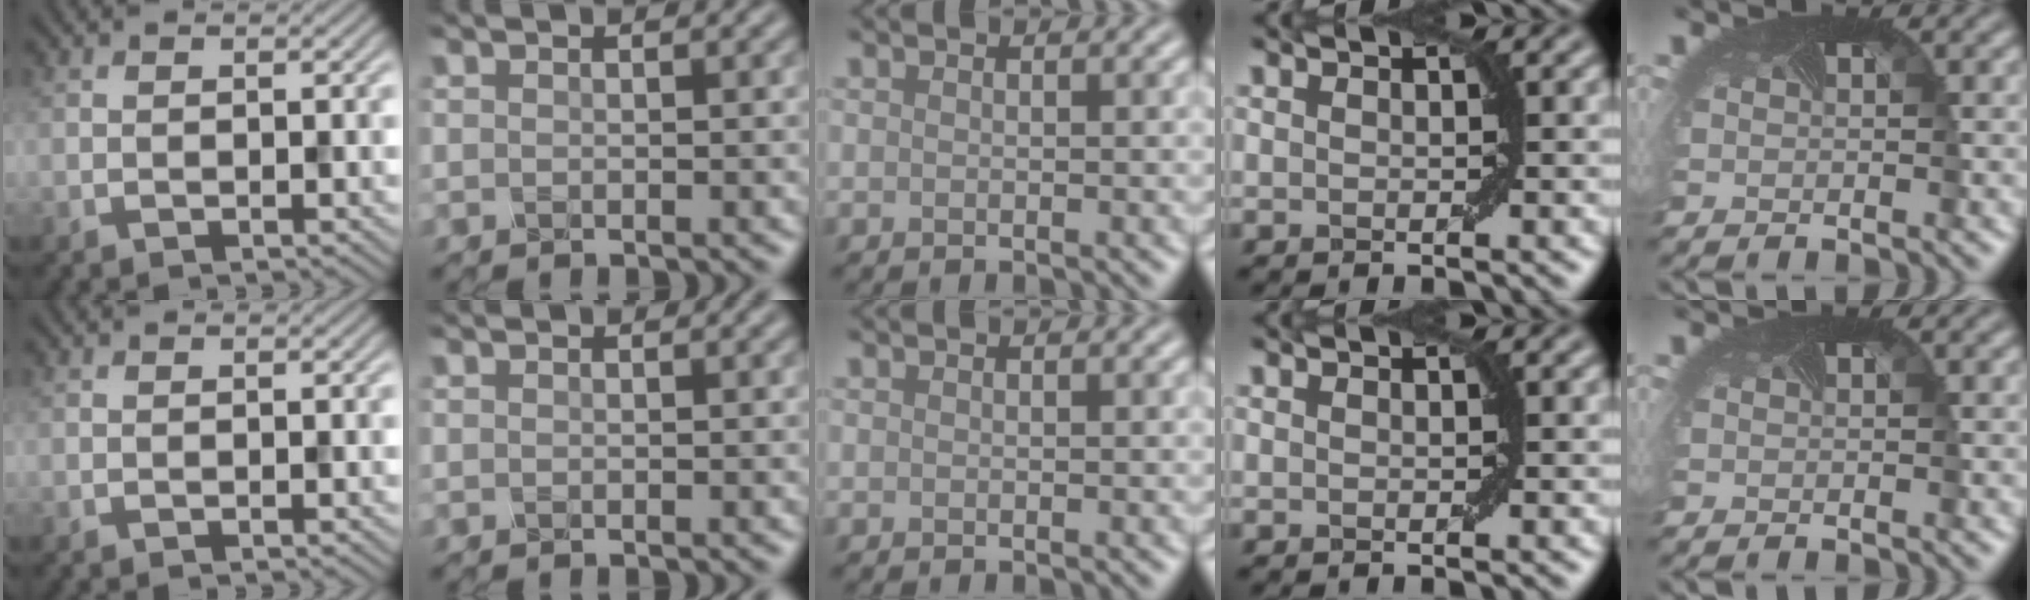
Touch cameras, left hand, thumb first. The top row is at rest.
{}